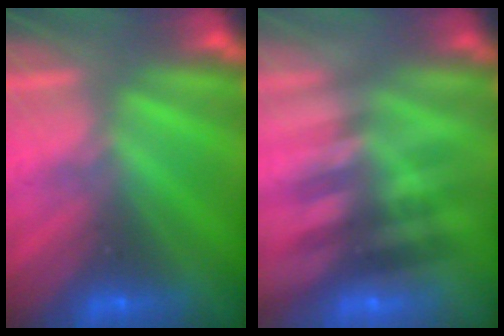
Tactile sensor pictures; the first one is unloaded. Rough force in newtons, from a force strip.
{"total": 2.4}